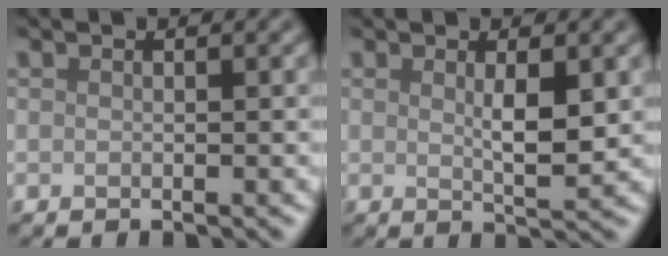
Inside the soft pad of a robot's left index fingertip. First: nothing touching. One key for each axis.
{"total": 2.7, "fx": 0.7, "fy": 0.6, "fz": 2.6, "tx": -0.044, "ty": -0.006, "tz": 0.013}